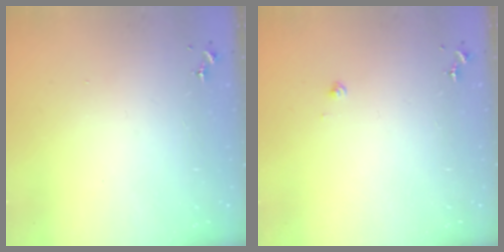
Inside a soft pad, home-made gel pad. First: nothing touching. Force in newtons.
{"total": 1.9, "press": 1.9, "slide": 0.1}